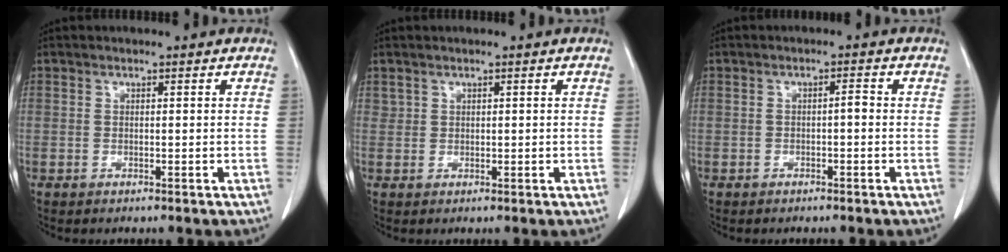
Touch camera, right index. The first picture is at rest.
{"total": 0.6, "force": [0.5, 0.2, 0.0], "torque": [0.007, 0.002, 0.011]}
{"total": 1.3, "force": [-0.3, 0.3, 1.2], "torque": [-0.020, 0.004, -0.005]}